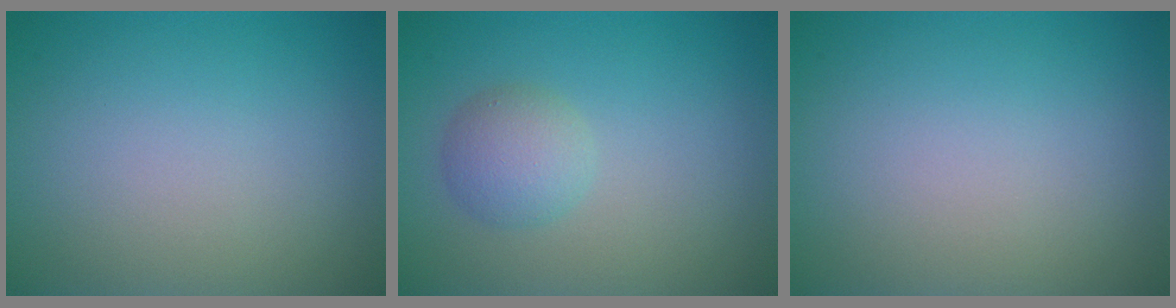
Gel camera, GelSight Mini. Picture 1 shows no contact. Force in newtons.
{"total": 2.6, "press": 2.6, "slide": 0.1}
{"total": 0.0}